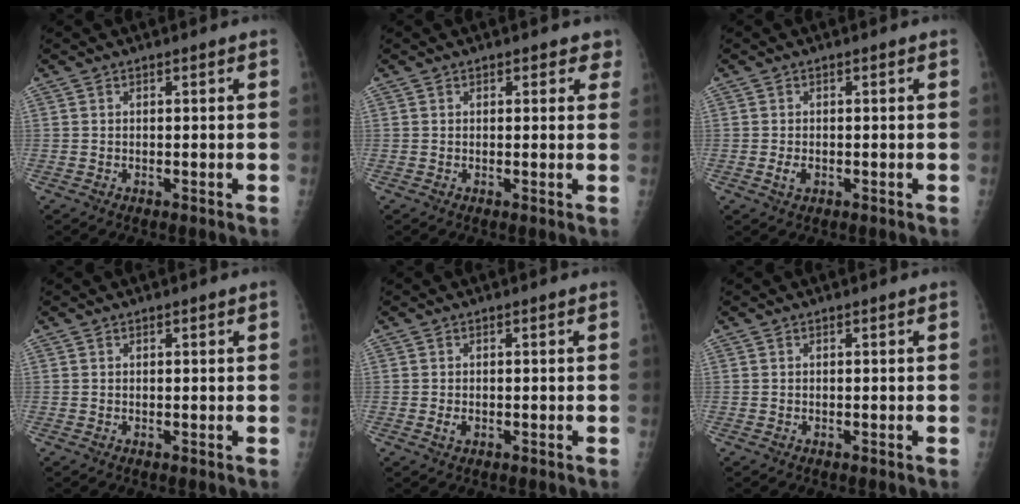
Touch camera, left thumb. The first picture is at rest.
{"total": 2.7, "force": [1.6, 1.8, 1.2], "torque": [0.018, -0.004, 0.013]}
{"total": 2.0, "force": [-0.5, 1.3, 1.4], "torque": [-0.024, 0.000, -0.009]}
{"total": 0.8, "force": [0.4, 0.4, 0.5], "torque": [-0.006, 0.000, 0.004]}
{"total": 1.5, "force": [-0.3, 1.0, 1.1], "torque": [-0.017, -0.001, -0.005]}
{"total": 0.0}